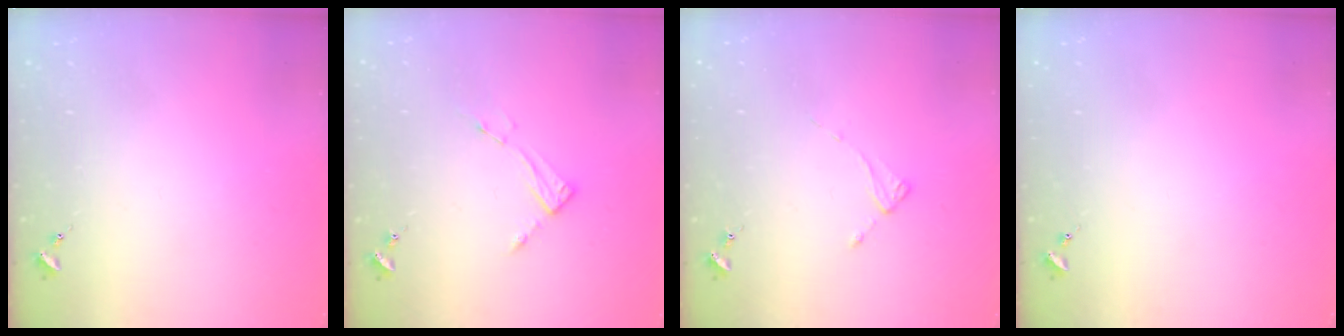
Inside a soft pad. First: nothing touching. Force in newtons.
{"total": 4.4, "press": 4.4, "slide": 0.2}
{"total": 2.0, "press": 2.0, "slide": 0.3}
{"total": 0.0}